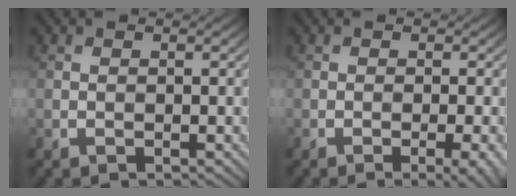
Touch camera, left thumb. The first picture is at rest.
{"total": 3.6, "force": [-1.5, 0.8, 3.1], "torque": [-0.040, 0.004, -0.021]}